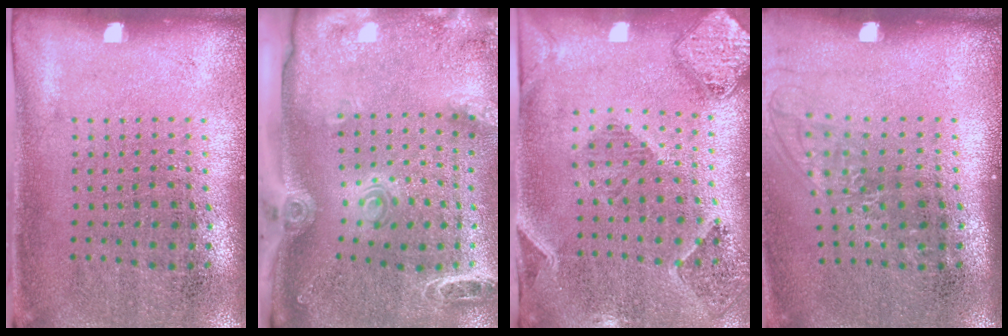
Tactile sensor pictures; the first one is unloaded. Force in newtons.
{"total": 2.2, "press": 1.8, "slide": 1.2}
{"total": 1.6, "press": 1.6, "slide": 0.3}
{"total": 1.2, "press": 1.0, "slide": 0.7}